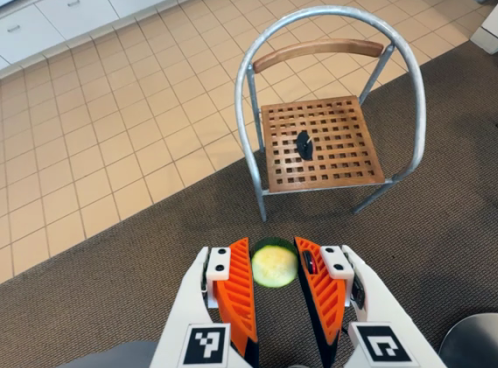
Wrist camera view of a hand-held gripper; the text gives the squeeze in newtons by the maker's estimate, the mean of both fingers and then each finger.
{"total": 6.9, "left": 6.8, "right": 7.0}